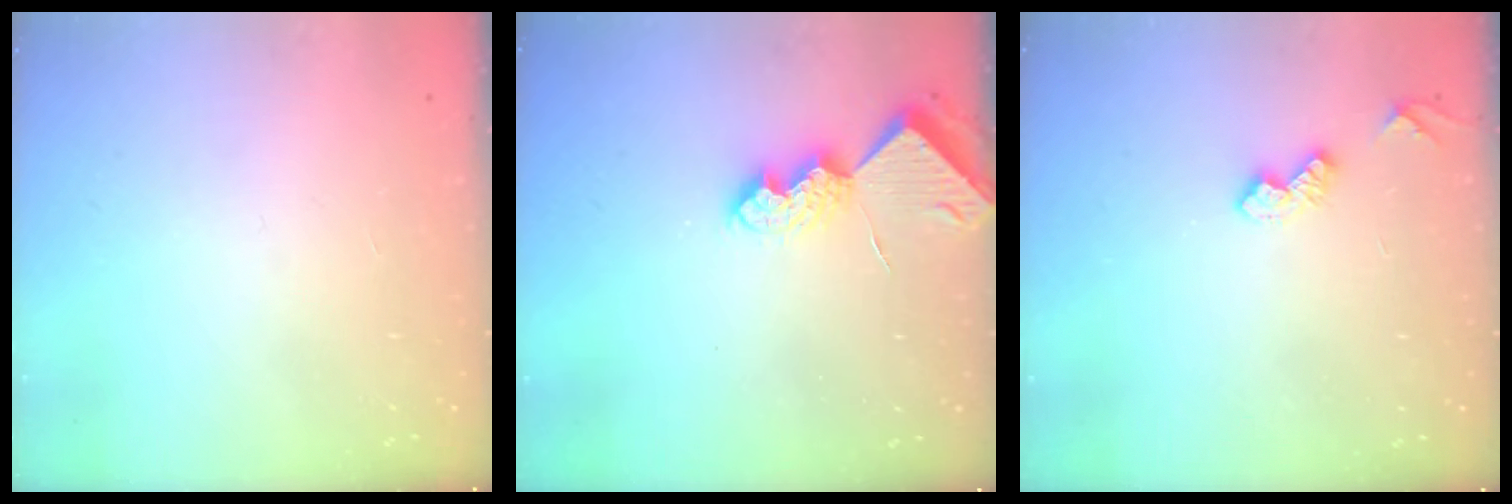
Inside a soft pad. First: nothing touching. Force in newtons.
{"total": 7.4, "press": 7.3, "slide": 0.8}
{"total": 4.9, "press": 4.9, "slide": 0.8}